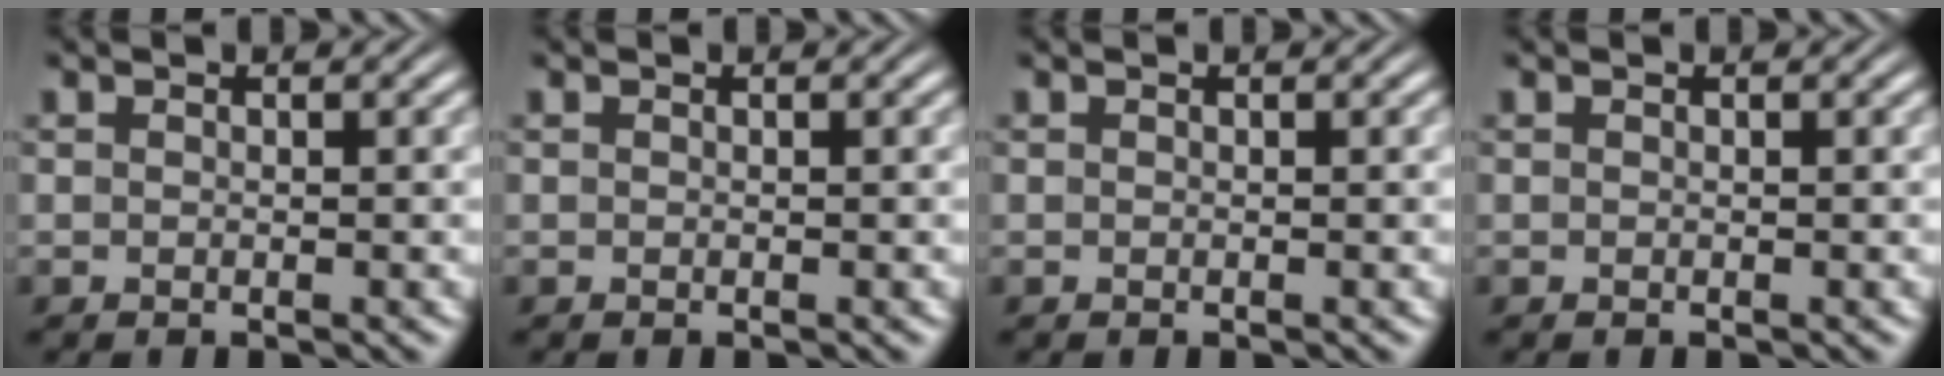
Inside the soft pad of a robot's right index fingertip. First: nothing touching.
{"total": 0.0}
{"total": 0.0}
{"total": 0.0}